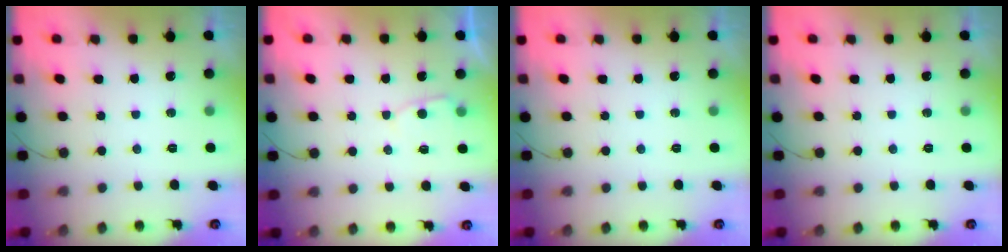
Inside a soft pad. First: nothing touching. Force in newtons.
{"total": 2.7, "press": 2.7, "slide": 0.3}
{"total": 0.0}
{"total": 0.0}